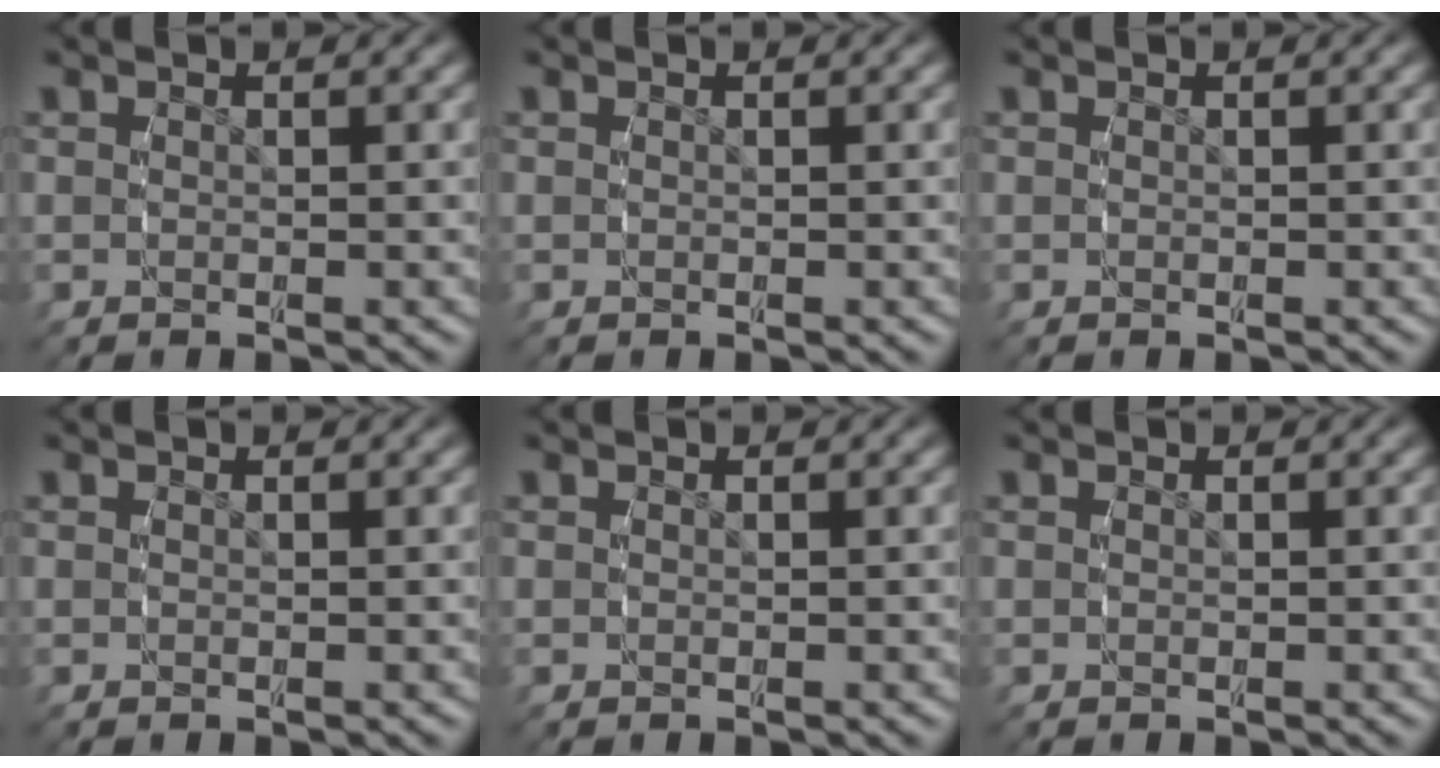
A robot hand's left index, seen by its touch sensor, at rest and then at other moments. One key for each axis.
{"total": 0.0}
{"total": 0.0}
{"total": 0.0}
{"total": 0.0}
{"total": 0.0}